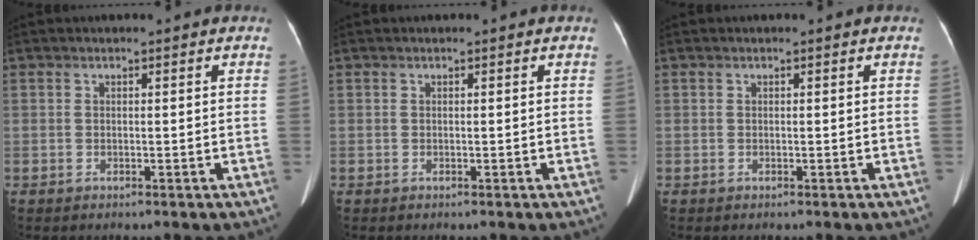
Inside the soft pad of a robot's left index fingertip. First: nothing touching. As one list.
[{"total": 0.0}, {"total": 0.0}]